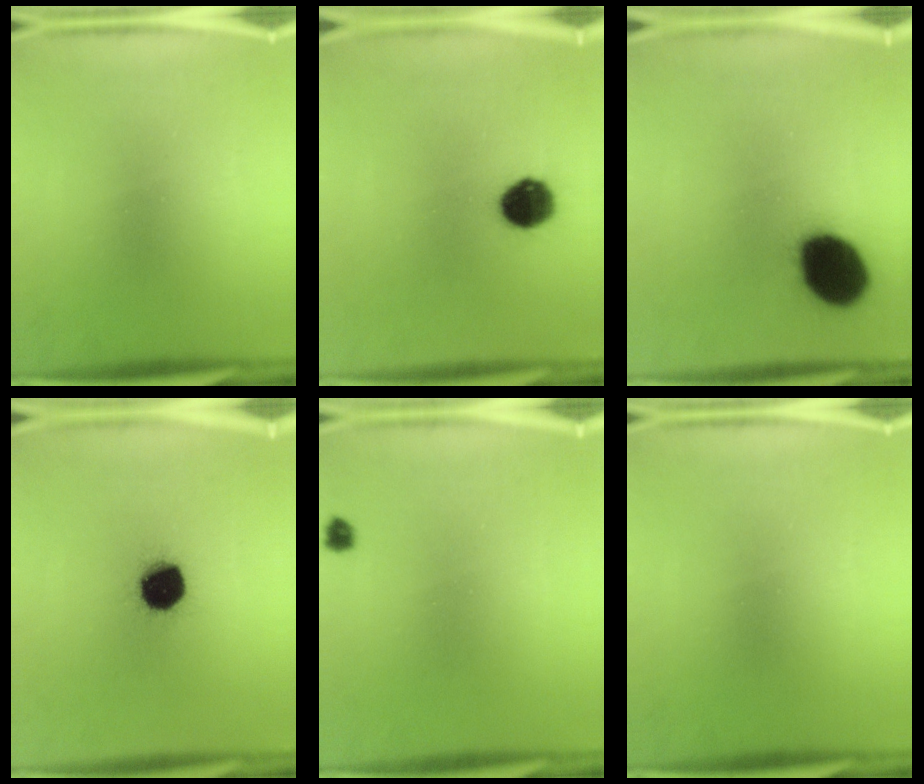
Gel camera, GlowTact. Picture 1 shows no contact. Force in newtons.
{"total": 9.1}
{"total": 18.9}
{"total": 13.0}
{"total": 1.4}
{"total": 0.0}